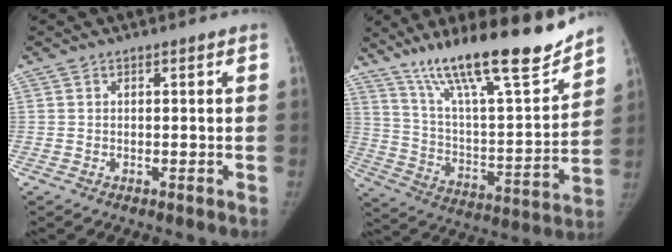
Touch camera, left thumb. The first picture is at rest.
{"total": 25.0, "force": [18.8, 4.7, 15.8], "torque": [-0.236, -0.082, 0.316]}